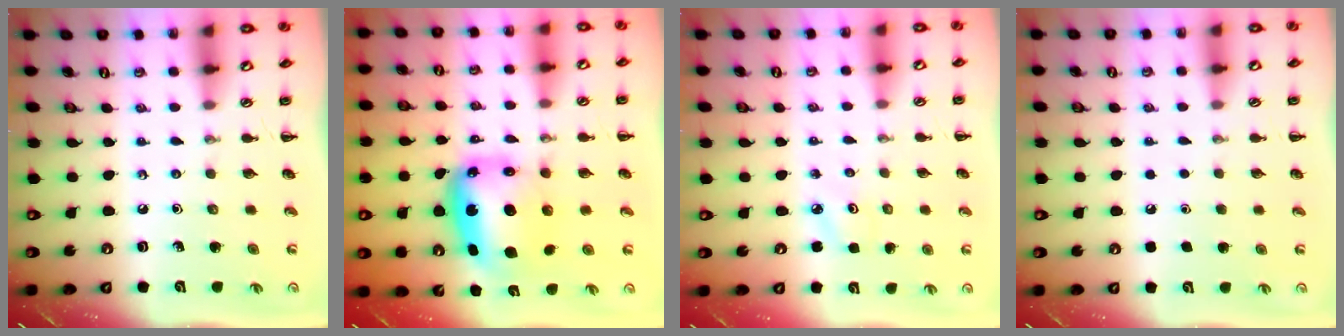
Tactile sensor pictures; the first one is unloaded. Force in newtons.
{"total": 9.4, "press": 9.0, "slide": 2.8}
{"total": 2.3, "press": 2.2, "slide": 0.5}
{"total": 1.8, "press": 1.8, "slide": 0.1}